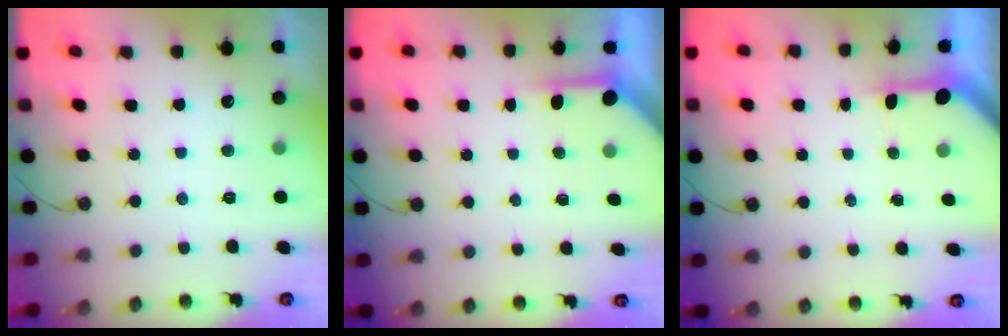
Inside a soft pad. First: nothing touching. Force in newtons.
{"total": 3.9, "press": 3.8, "slide": 0.3}
{"total": 3.1, "press": 3.1, "slide": 0.3}